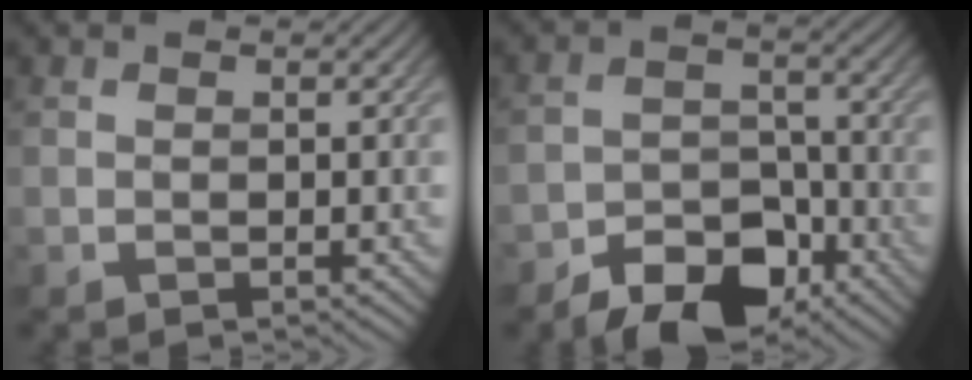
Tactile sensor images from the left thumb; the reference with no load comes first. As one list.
[{"total": 8.6, "force": [-6.1, 4.6, 4.0], "torque": [-0.058, -0.002, -0.112]}]